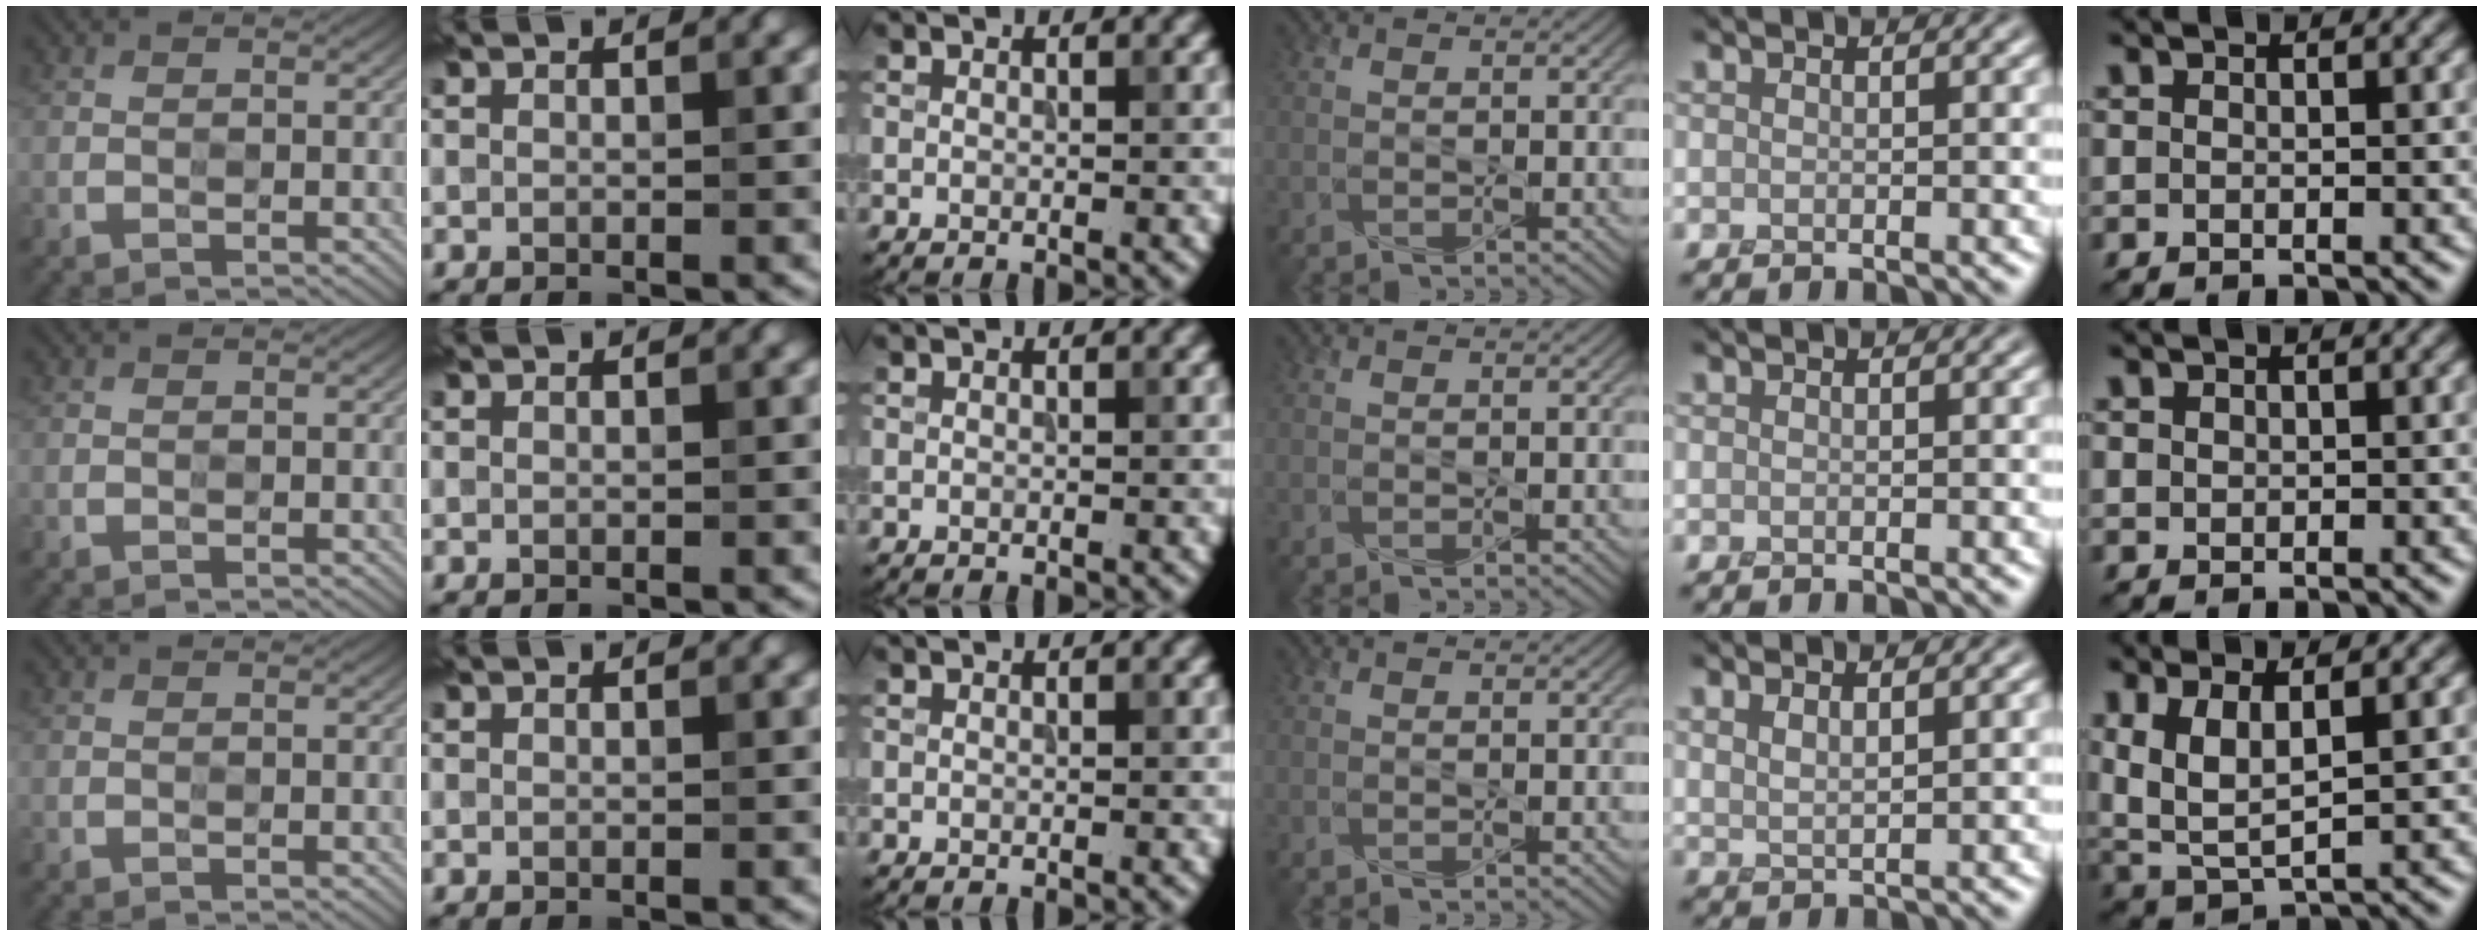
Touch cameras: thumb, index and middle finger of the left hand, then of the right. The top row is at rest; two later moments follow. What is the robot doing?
{"motion": "press", "object": "memory foam"}